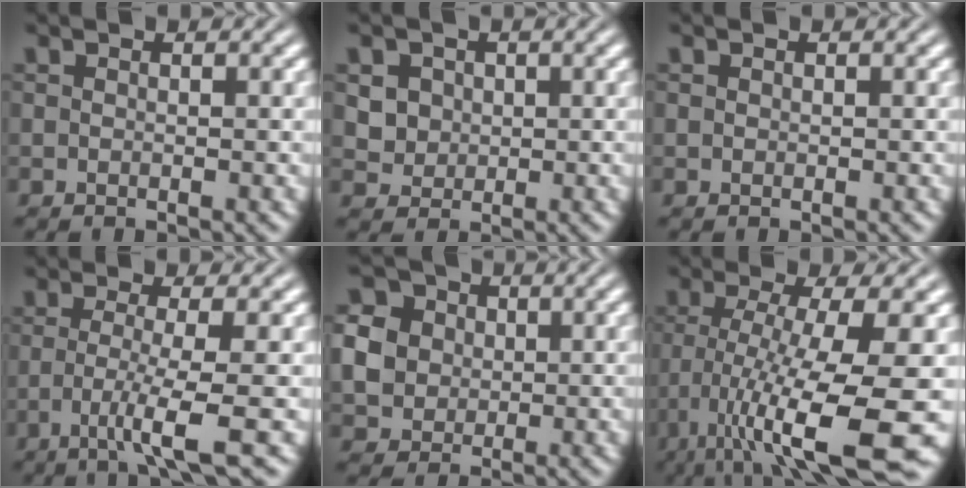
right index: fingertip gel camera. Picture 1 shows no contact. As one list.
[{"total": 3.8, "force": [0.7, 3.3, 1.7], "torque": [-0.035, -0.016, 0.021]}, {"total": 0.0}, {"total": 4.2, "force": [-1.3, -0.7, 4.0], "torque": [-0.076, -0.024, -0.014]}, {"total": 7.2, "force": [1.7, 6.1, 3.4], "torque": [-0.071, -0.007, 0.030]}, {"total": 9.5, "force": [-2.6, 2.3, 8.9], "torque": [-0.155, -0.039, -0.017]}]